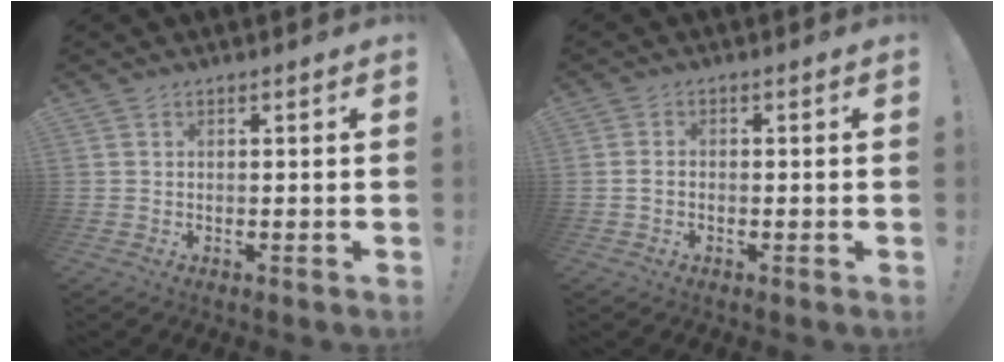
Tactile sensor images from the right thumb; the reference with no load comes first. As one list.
[{"total": 1.5, "force": [-0.7, 0.9, 0.9], "torque": [-0.014, 0.005, -0.012]}]